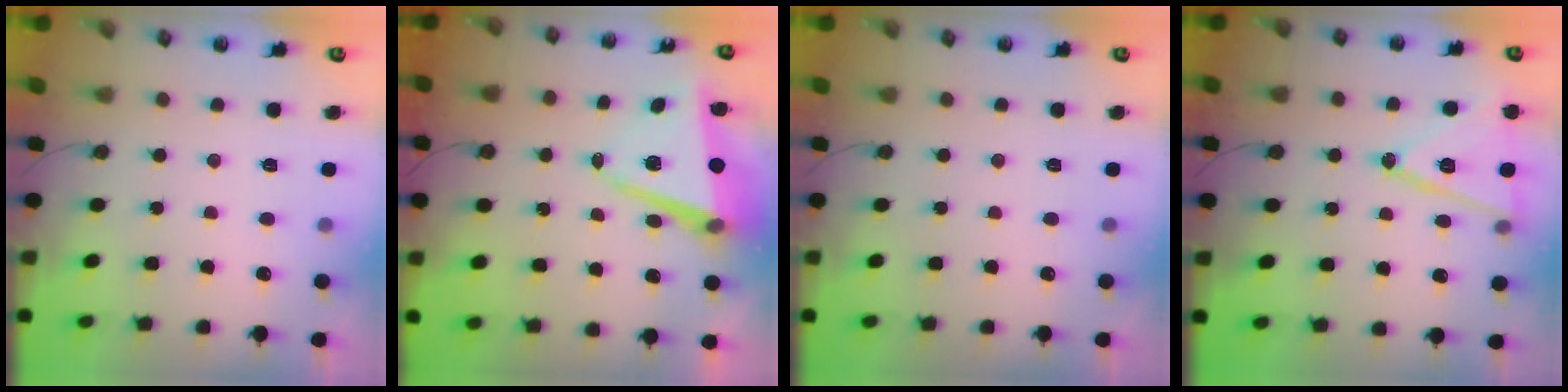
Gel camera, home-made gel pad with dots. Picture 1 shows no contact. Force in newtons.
{"total": 8.9, "press": 8.7, "slide": 1.8}
{"total": 0.0}
{"total": 14.5, "press": 14.1, "slide": 3.2}